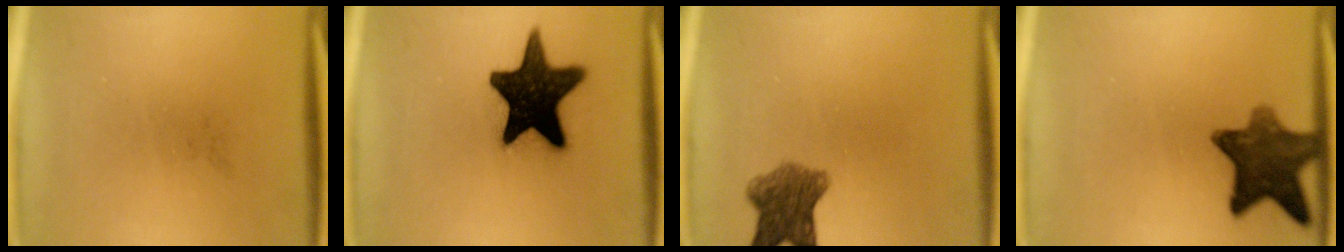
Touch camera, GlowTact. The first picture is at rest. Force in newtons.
{"total": 17.9}
{"total": 6.7}
{"total": 10.1}